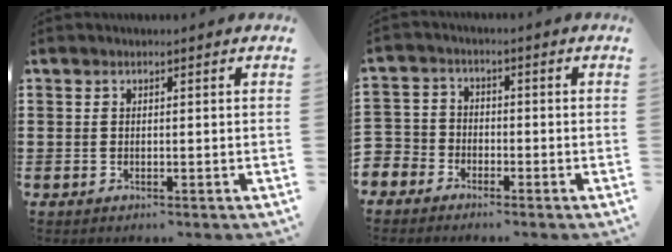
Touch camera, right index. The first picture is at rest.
{"total": 3.5, "force": [-2.6, 2.3, -0.1], "torque": [-0.028, 0.001, -0.064]}